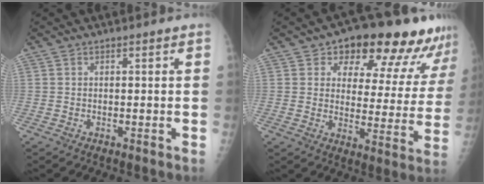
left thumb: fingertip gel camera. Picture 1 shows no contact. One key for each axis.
{"total": 19.0, "fx": 13.8, "fy": 8.7, "fz": 9.8, "tx": -0.079, "ty": -0.052, "tz": 0.172}